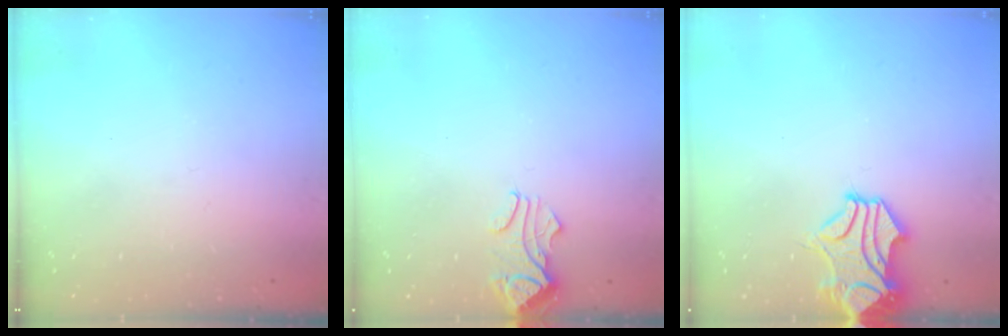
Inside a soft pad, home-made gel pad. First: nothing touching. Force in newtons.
{"total": 1.0, "press": 0.8, "slide": 0.5}
{"total": 2.4, "press": 2.1, "slide": 1.2}